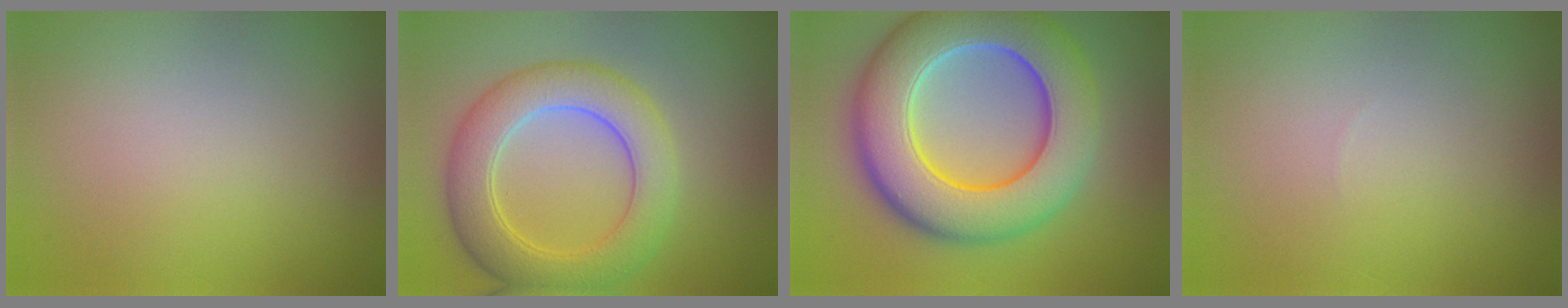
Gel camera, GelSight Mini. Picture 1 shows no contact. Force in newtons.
{"total": 6.4, "press": 6.4, "slide": 0.5}
{"total": 11.7, "press": 11.7, "slide": 0.9}
{"total": 0.0}